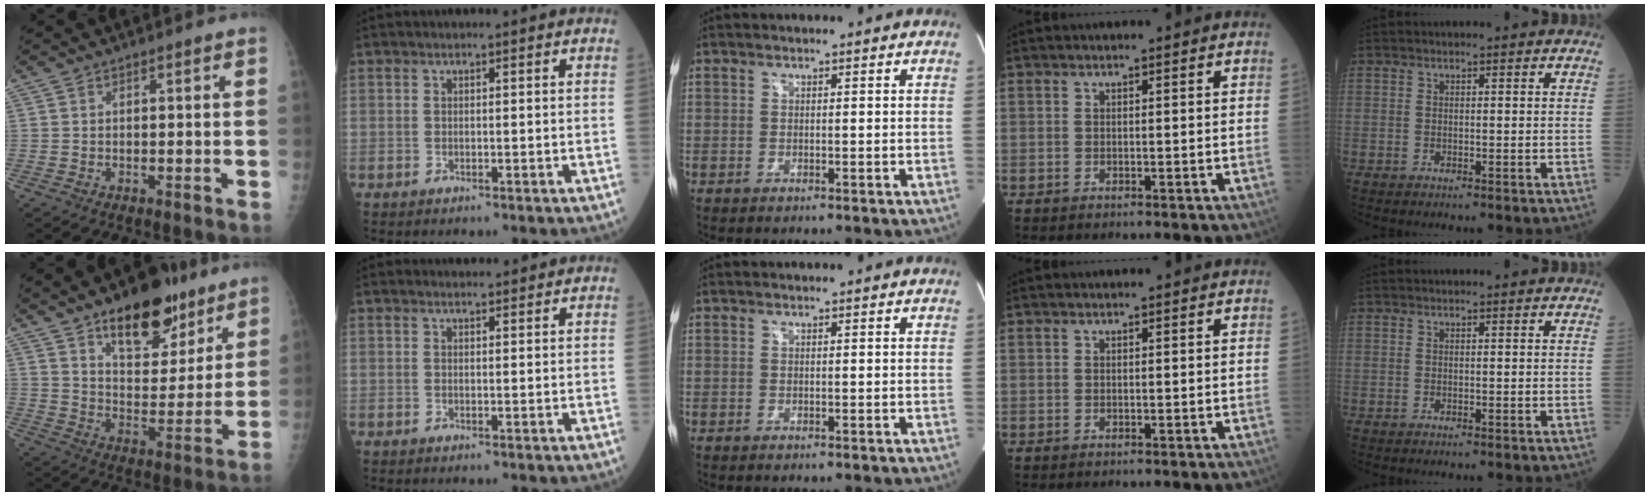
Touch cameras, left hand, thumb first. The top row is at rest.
{"thumb": {"total": 17.1, "force": [11.1, 8.2, 10.0], "torque": [-0.088, -0.069, 0.178]}, "index": {"total": 1.9, "force": [1.8, 0.6, 0.2], "torque": [-0.003, 0.009, 0.027]}}